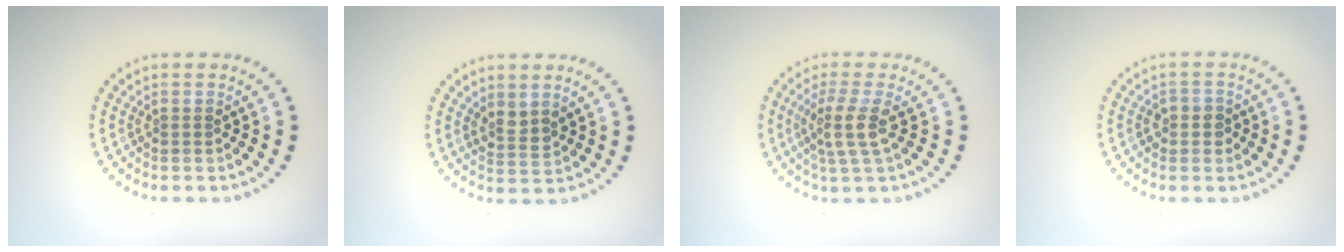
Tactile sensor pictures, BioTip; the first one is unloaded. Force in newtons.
{"total": 1.7, "press": 1.3, "slide": 1.0}
{"total": 2.9, "press": 2.3, "slide": 1.8}
{"total": 1.7, "press": 1.6, "slide": 0.6}